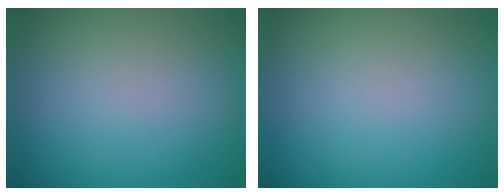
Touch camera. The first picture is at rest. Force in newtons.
{"total": 0.0}